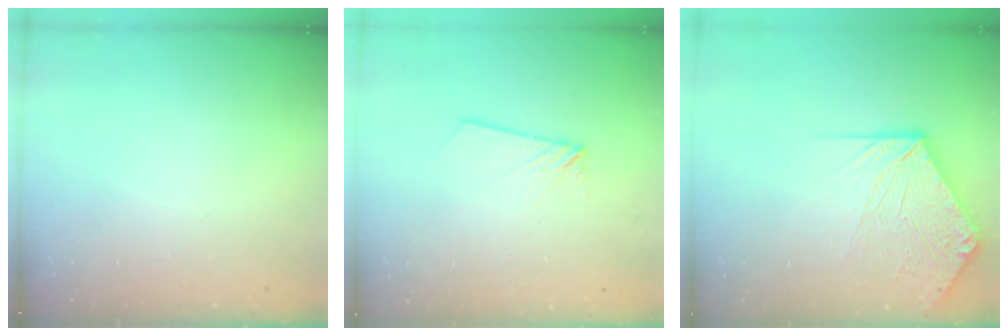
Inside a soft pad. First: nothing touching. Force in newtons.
{"total": 1.9, "press": 1.9, "slide": 0.1}
{"total": 11.6, "press": 11.4, "slide": 1.7}